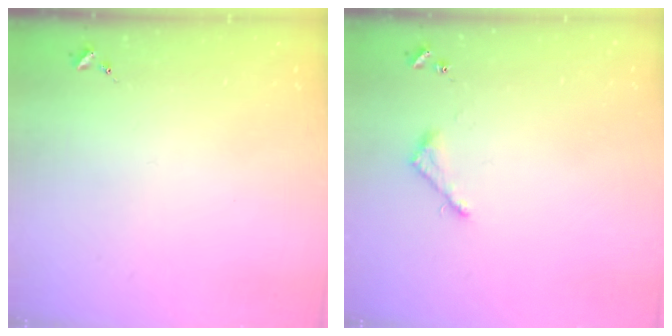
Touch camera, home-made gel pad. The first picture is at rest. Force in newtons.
{"total": 3.6, "press": 3.6, "slide": 0.4}